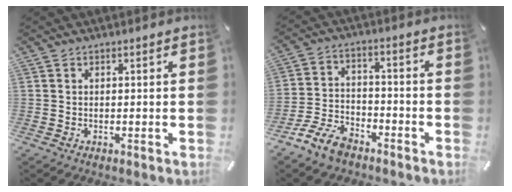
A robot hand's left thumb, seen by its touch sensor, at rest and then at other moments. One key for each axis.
{"total": 9.7, "fx": -7.1, "fy": 4.9, "fz": 4.2, "tx": -0.089, "ty": 0.037, "tz": -0.136}